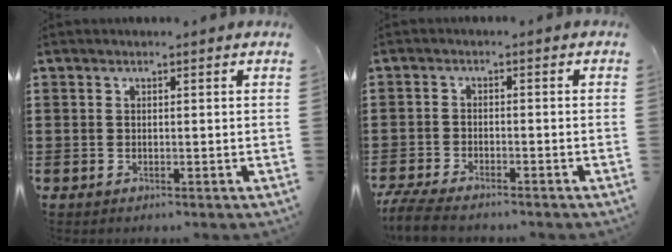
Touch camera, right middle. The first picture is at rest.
{"total": 3.8, "force": [-3.6, 0.2, 1.4], "torque": [-0.043, -0.010, -0.077]}